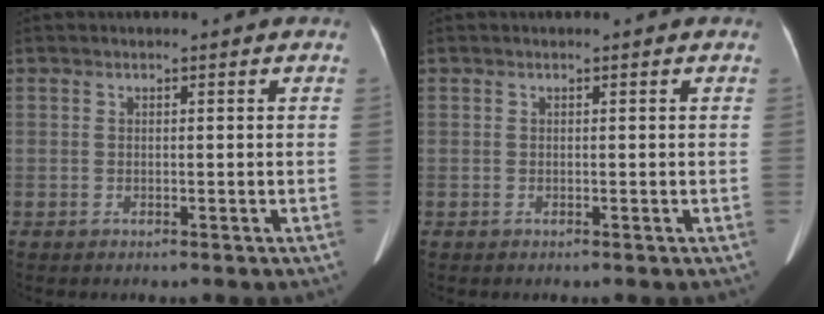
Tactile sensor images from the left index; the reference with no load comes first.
{"total": 0.0}